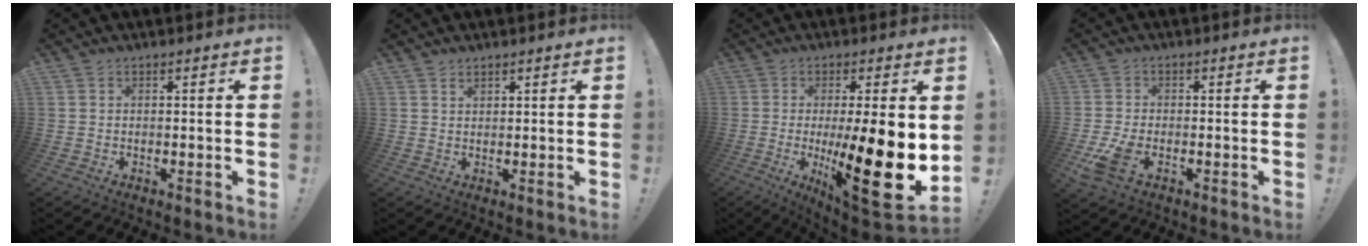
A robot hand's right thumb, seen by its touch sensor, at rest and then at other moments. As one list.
[{"total": 1.2, "force": [1.0, 0.4, 0.3], "torque": [0.001, -0.008, 0.018]}, {"total": 22.4, "force": [-2.5, 4.2, 21.8], "torque": [-0.354, -0.017, -0.032]}, {"total": 7.1, "force": [-3.1, 3.7, 5.1], "torque": [-0.115, -0.004, -0.055]}]